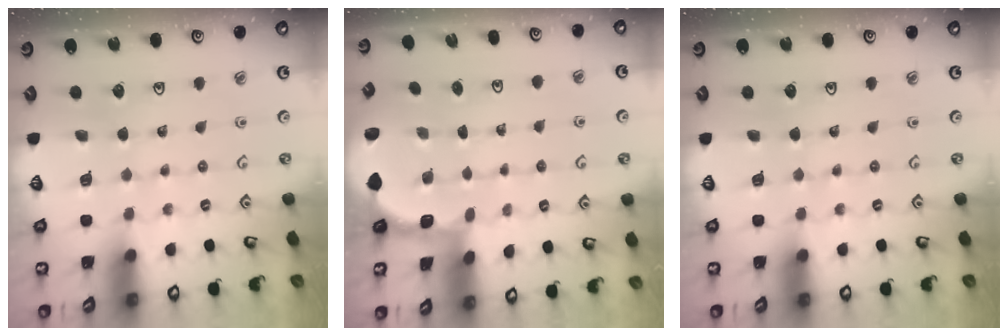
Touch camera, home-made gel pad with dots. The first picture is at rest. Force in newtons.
{"total": 1.9, "press": 1.8, "slide": 0.7}
{"total": 0.0}